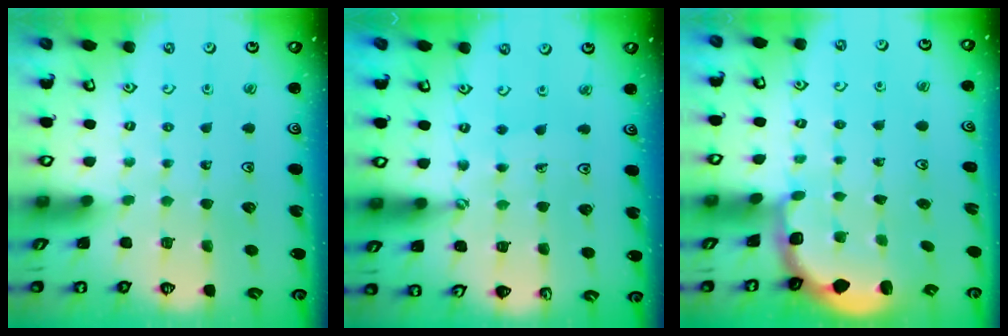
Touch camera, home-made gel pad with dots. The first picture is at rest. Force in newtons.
{"total": 2.8, "press": 2.5, "slide": 1.3}
{"total": 2.2, "press": 2.0, "slide": 1.0}